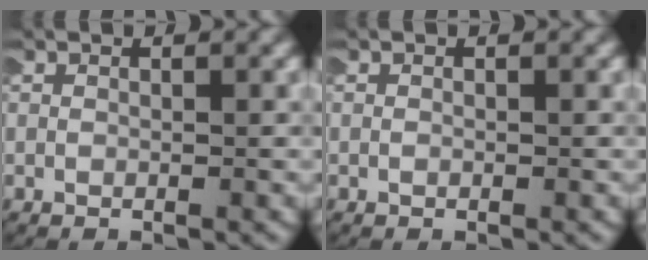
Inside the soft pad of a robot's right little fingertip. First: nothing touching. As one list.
[{"total": 0.0}]